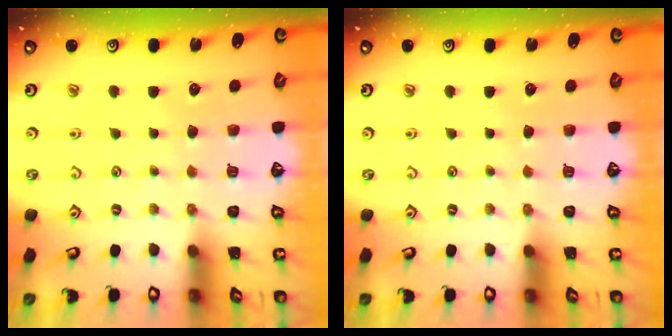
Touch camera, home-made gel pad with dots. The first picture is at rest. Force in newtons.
{"total": 0.0}